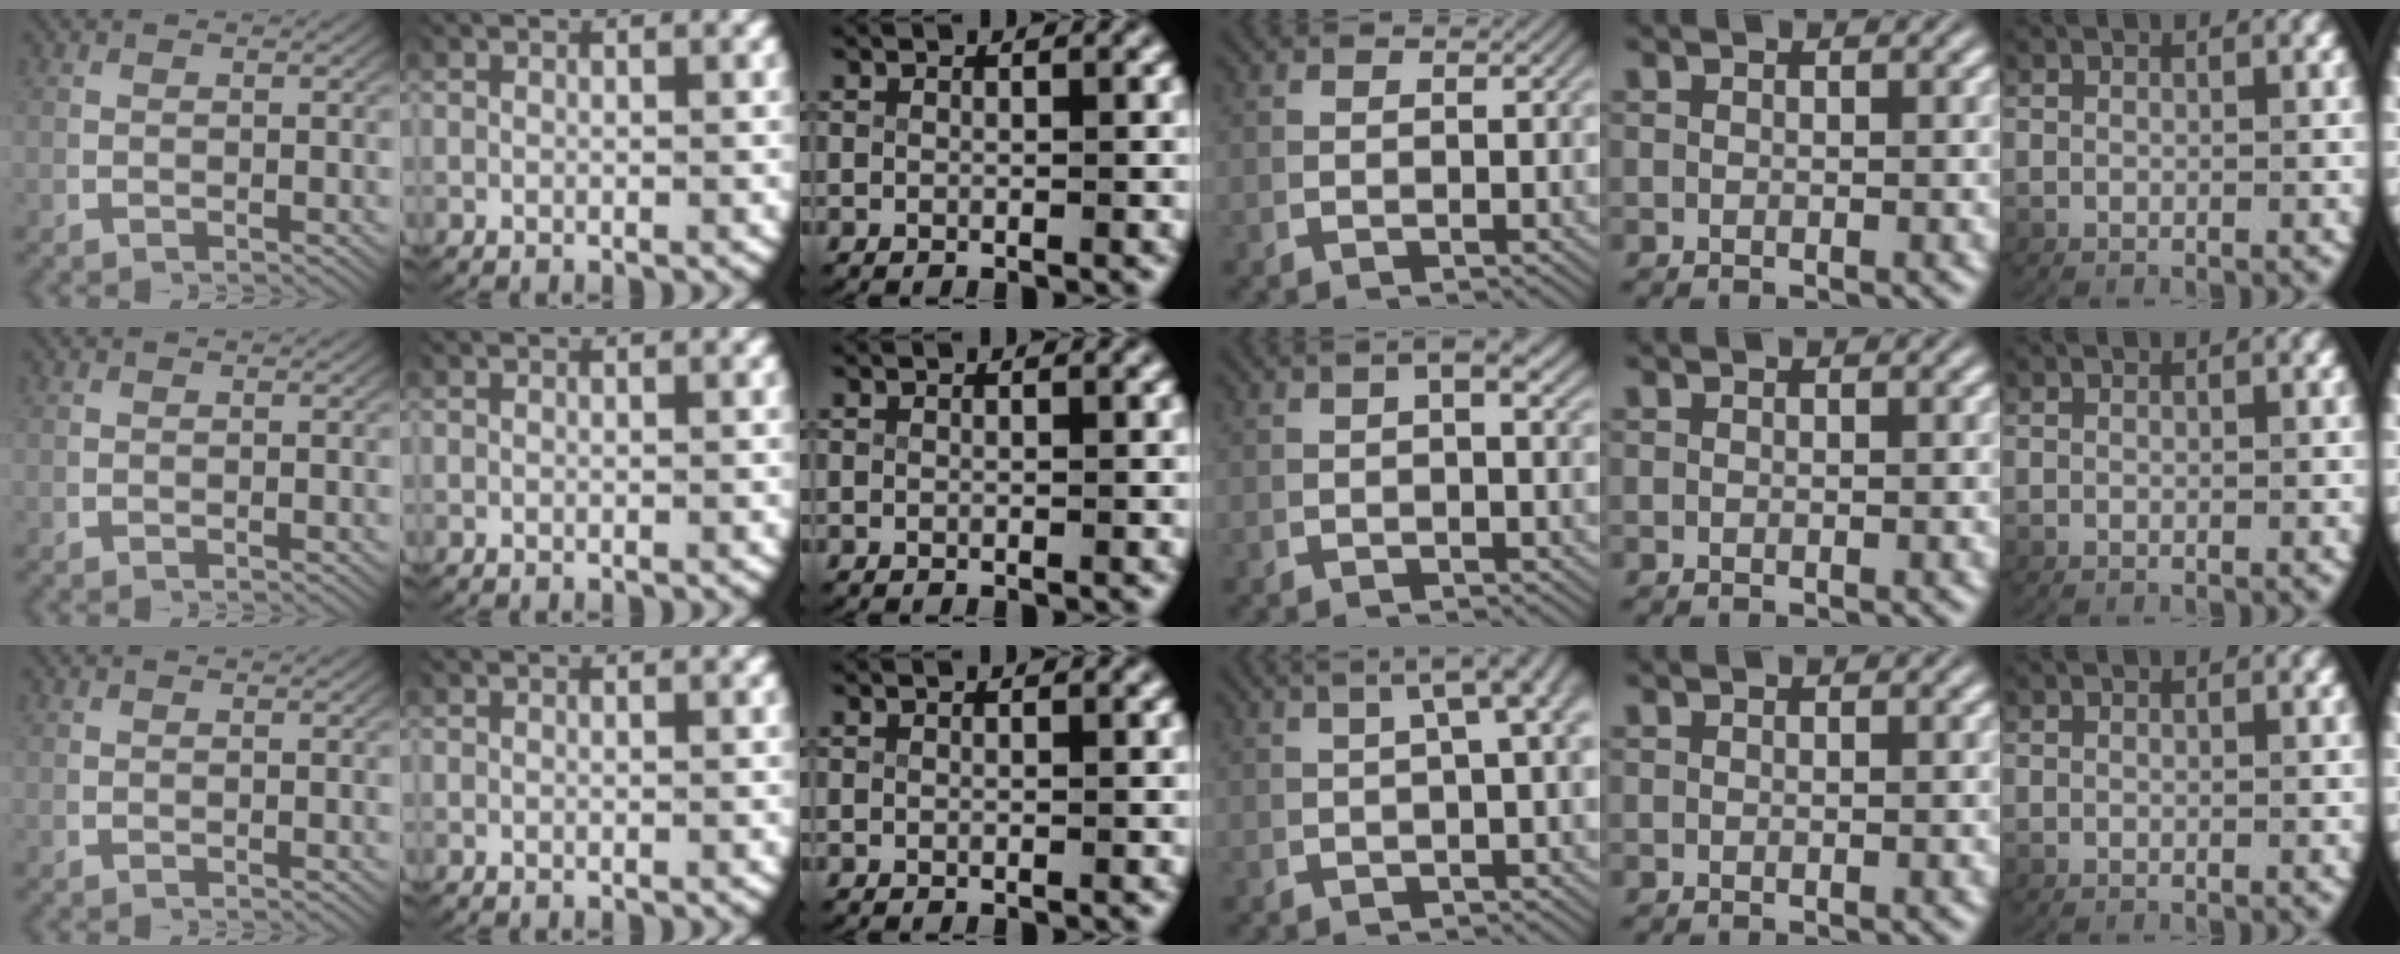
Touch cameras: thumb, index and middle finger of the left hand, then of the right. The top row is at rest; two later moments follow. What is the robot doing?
{"motion": "lift_and_place", "object": "map"}